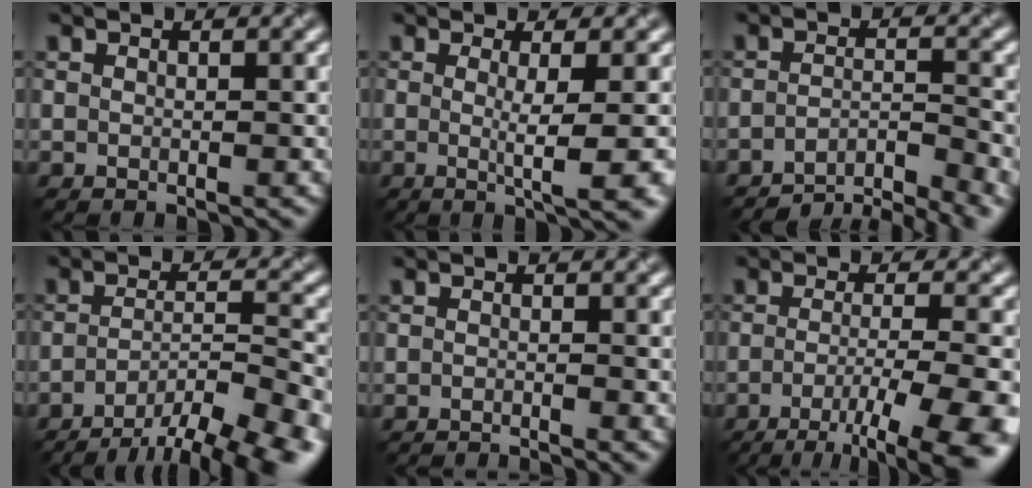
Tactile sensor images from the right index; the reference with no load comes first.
{"total": 5.2, "force": [-0.4, 1.0, 5.1], "torque": [-0.074, -0.005, -0.005]}
{"total": 6.8, "force": [-5.6, 1.5, 3.5], "torque": [-0.045, -0.003, -0.087]}
{"total": 12.1, "force": [-9.0, 3.3, 7.4], "torque": [-0.113, -0.017, -0.123]}
{"total": 2.2, "force": [-1.7, 0.3, 1.3], "torque": [-0.011, -0.004, -0.031]}
{"total": 10.3, "force": [-4.9, 2.7, 8.6], "torque": [-0.123, -0.015, -0.071]}